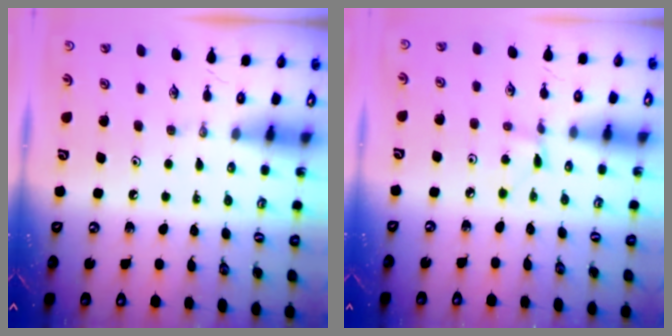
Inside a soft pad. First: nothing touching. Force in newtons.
{"total": 1.4, "press": 1.4, "slide": 0.2}